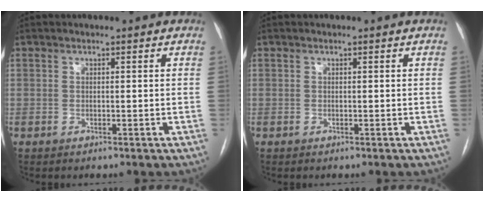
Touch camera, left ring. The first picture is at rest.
{"total": 0.0}